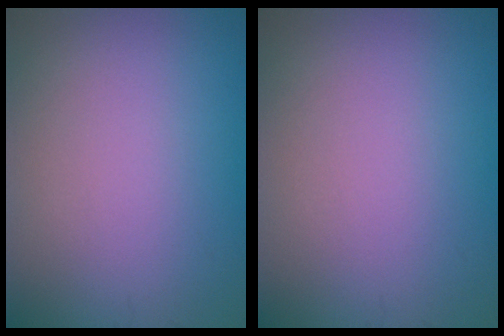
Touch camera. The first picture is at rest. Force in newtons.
{"total": 0.0}